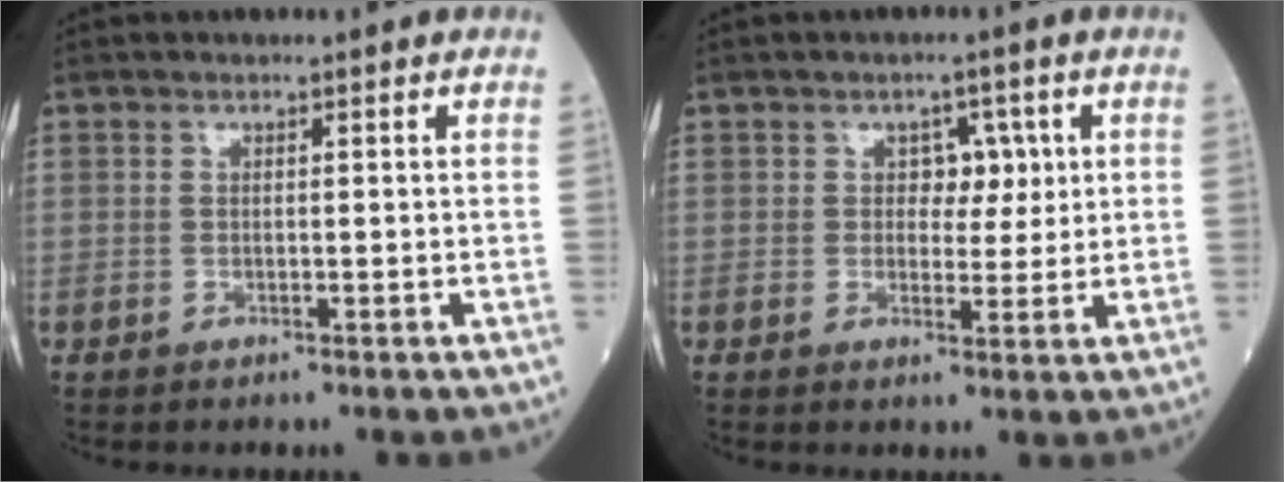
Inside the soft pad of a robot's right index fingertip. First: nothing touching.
{"total": 3.8, "force": [1.0, 2.5, 2.6], "torque": [-0.026, 0.008, 0.014]}